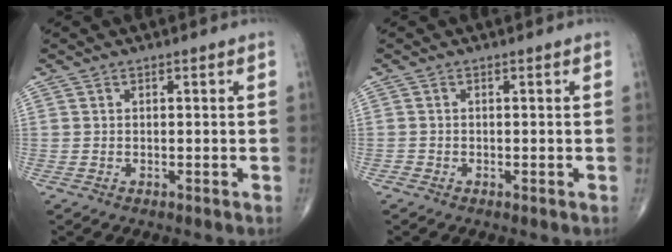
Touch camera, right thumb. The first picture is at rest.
{"total": 0.6, "force": [-0.4, 0.3, 0.3], "torque": [-0.004, -0.002, -0.011]}